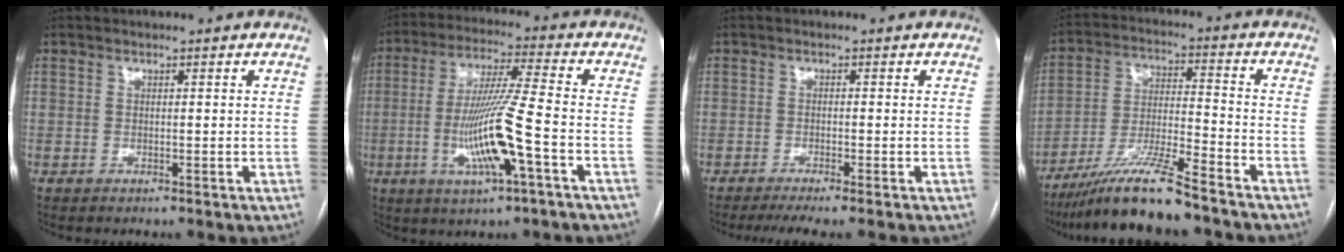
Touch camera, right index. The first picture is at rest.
{"total": 12.9, "force": [-3.6, 0.1, 12.4], "torque": [-0.246, -0.007, -0.070]}
{"total": 4.5, "force": [-3.5, -0.4, 2.7], "torque": [-0.038, -0.007, -0.057]}
{"total": 12.4, "force": [-10.0, 0.0, 7.3], "torque": [-0.136, -0.016, -0.182]}